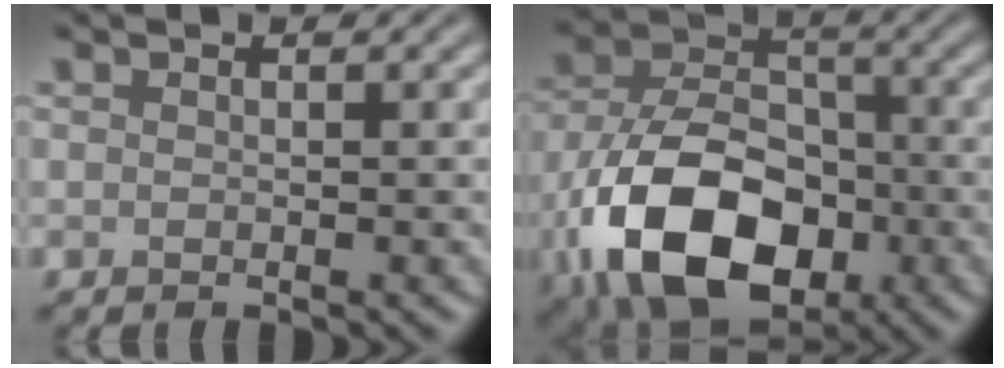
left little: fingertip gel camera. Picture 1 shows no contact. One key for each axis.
{"total": 13.8, "fx": -5.6, "fy": 8.5, "fz": 9.3, "tx": -0.185, "ty": -0.023, "tz": -0.104}